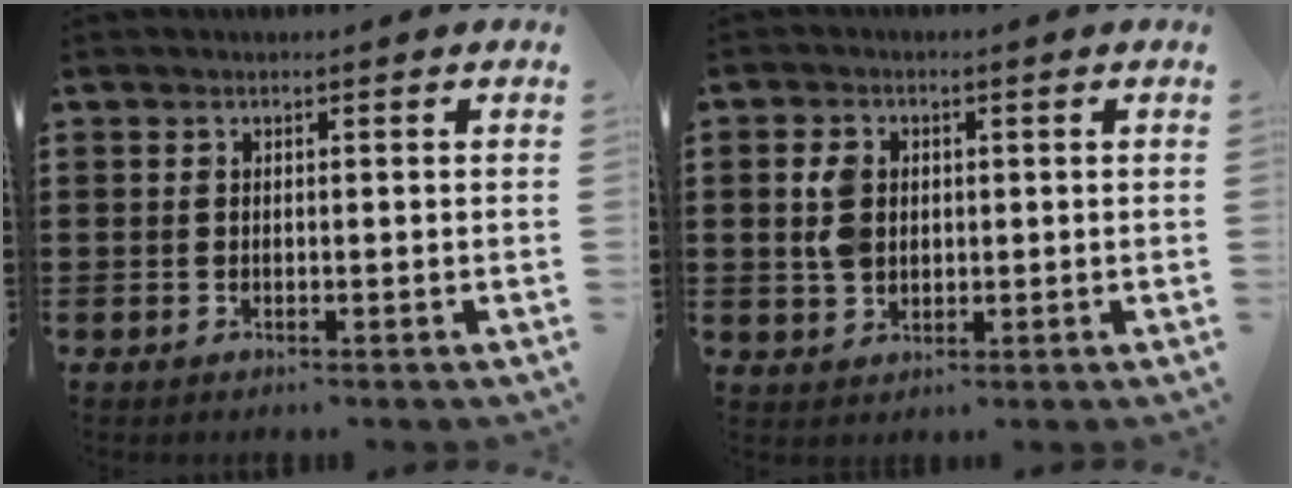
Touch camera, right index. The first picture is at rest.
{"total": 4.2, "force": [0.6, 3.2, 2.7], "torque": [-0.070, 0.009, 0.007]}